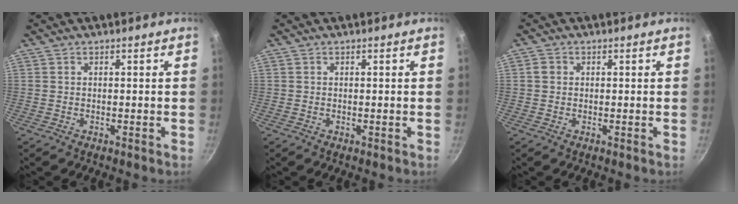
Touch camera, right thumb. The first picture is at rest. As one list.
[{"total": 0.0}, {"total": 1.4, "force": [0.1, 1.2, 0.6], "torque": [-0.007, 0.002, 0.001]}]